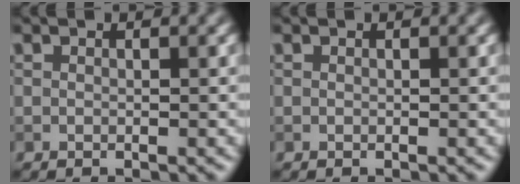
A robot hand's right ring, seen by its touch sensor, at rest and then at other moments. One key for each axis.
{"total": 0.0}